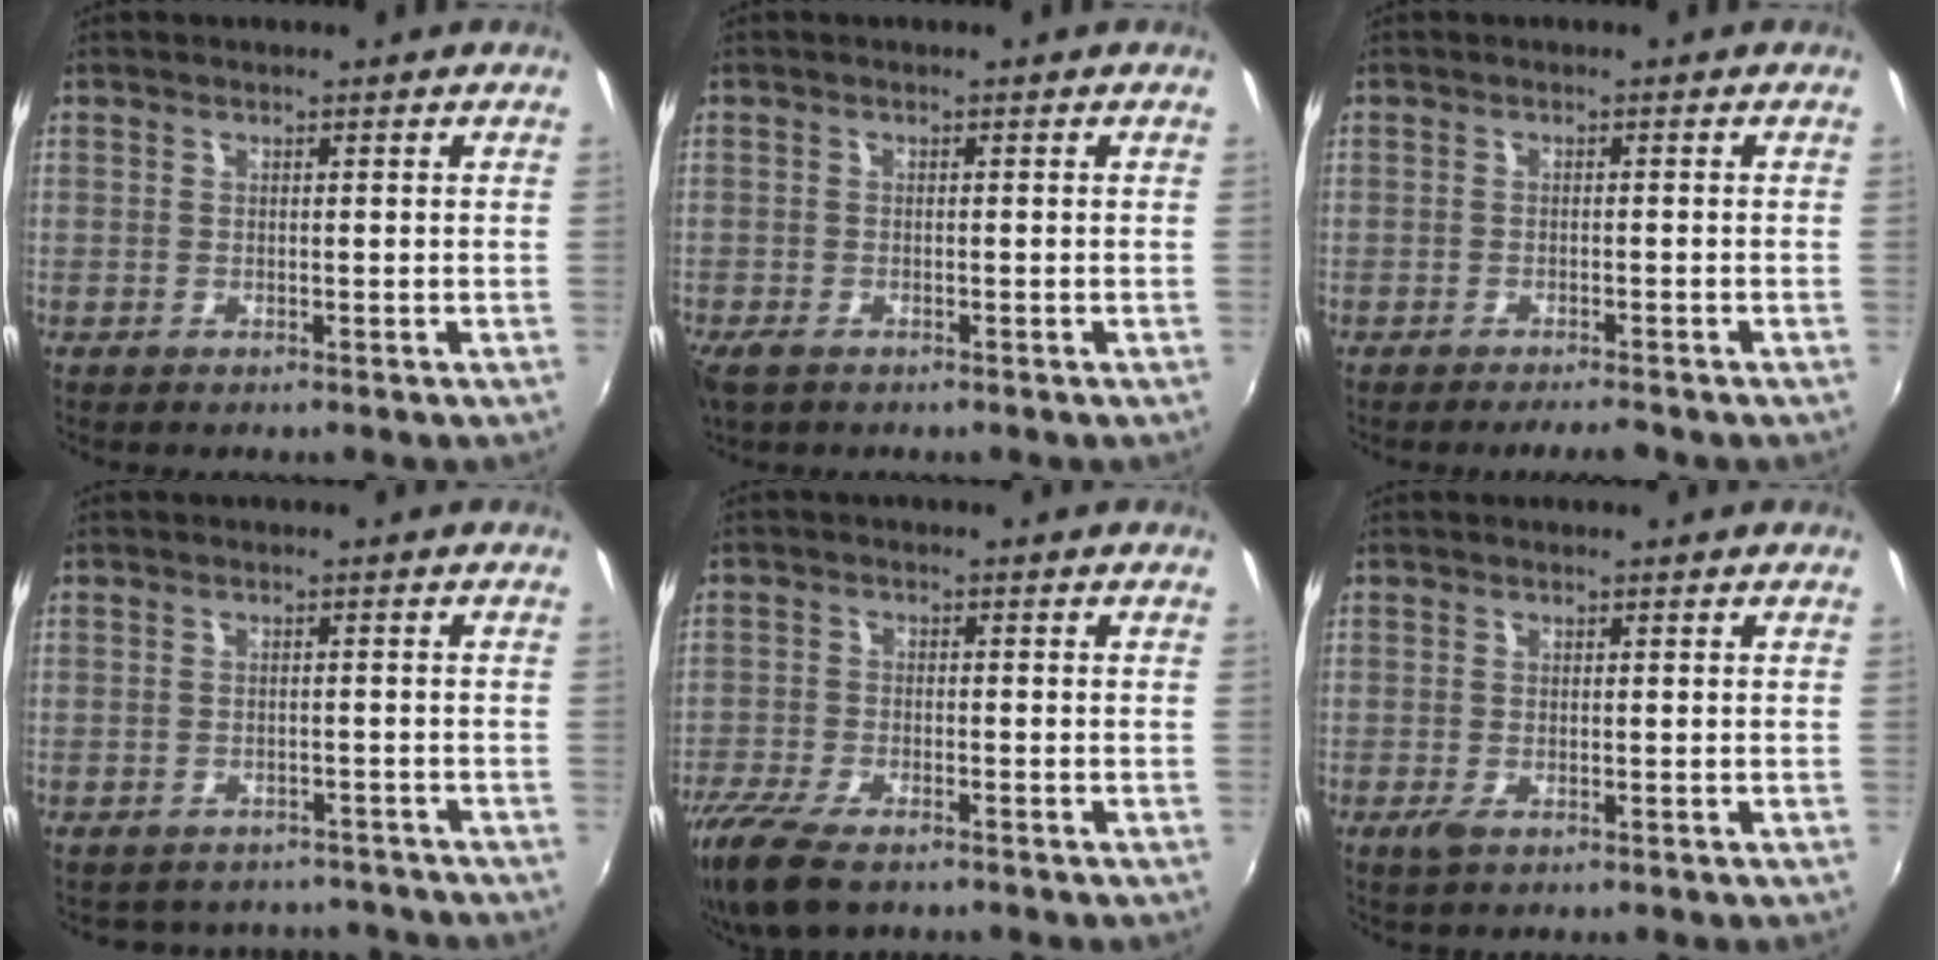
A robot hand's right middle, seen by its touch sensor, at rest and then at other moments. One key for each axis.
{"total": 3.0, "fx": -2.1, "fy": 1.4, "fz": 1.6, "tx": -0.037, "ty": -0.012, "tz": -0.040}
{"total": 3.2, "fx": -2.9, "fy": 0.3, "fz": 1.3, "tx": -0.032, "ty": -0.004, "tz": -0.045}
{"total": 10.1, "fx": -8.9, "fy": 4.1, "fz": 2.3, "tx": -0.052, "ty": 0.007, "tz": -0.108}
{"total": 11.6, "fx": -8.8, "fy": 3.9, "fz": 6.5, "tx": -0.162, "ty": -0.044, "tz": -0.164}
{"total": 1.6, "fx": -0.8, "fy": 0.6, "fz": 1.3, "tx": -0.027, "ty": -0.006, "tz": -0.015}